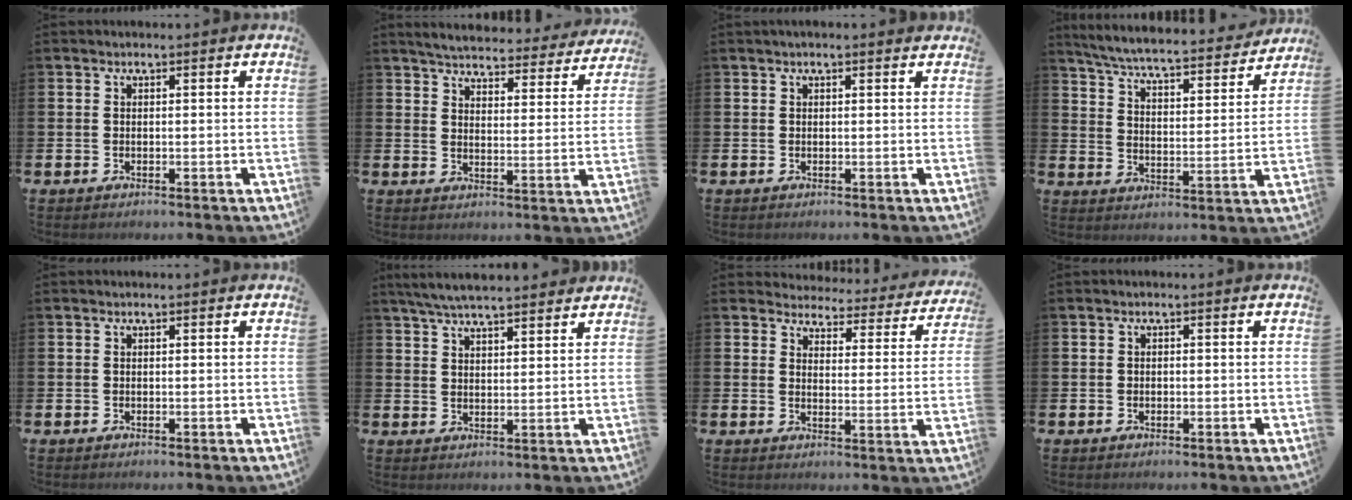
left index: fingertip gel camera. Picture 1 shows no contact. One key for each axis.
{"total": 4.8, "fx": 4.7, "fy": 0.6, "fz": 0.9, "tx": -0.034, "ty": -0.037, "tz": 0.078}
{"total": 0.7, "fx": 0.6, "fy": 0.1, "fz": 0.4, "tx": -0.001, "ty": -0.001, "tz": 0.008}
{"total": 6.1, "fx": 5.8, "fy": 0.5, "fz": 2.0, "tx": -0.070, "ty": -0.046, "tz": 0.095}
{"total": 0.0}
{"total": 5.9, "fx": 5.5, "fy": 0.7, "fz": 1.9, "tx": -0.051, "ty": -0.016, "tz": 0.101}
{"total": 4.2, "fx": 4.0, "fy": 0.9, "fz": 0.3, "tx": -0.017, "ty": -0.044, "tz": 0.063}
{"total": 0.6, "fx": -0.2, "fy": 0.5, "fz": 0.2, "tx": -0.010, "ty": 0.006, "tz": -0.005}